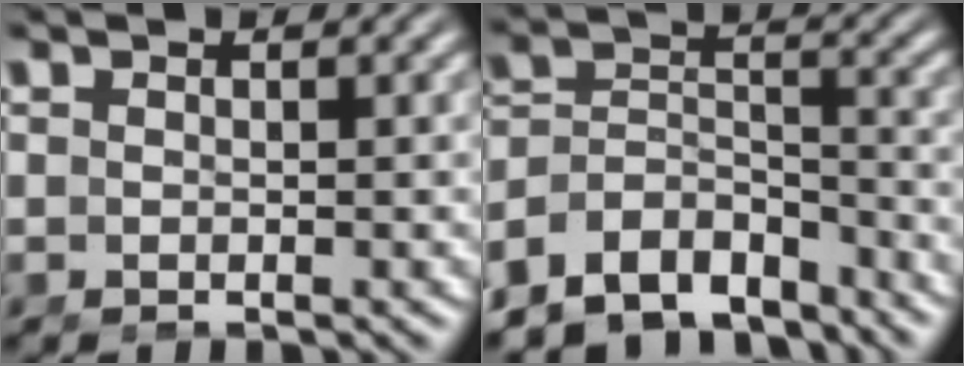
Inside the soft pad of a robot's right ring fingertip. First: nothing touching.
{"total": 12.2, "force": [-8.0, 8.0, 4.6], "torque": [-0.115, -0.067, -0.115]}